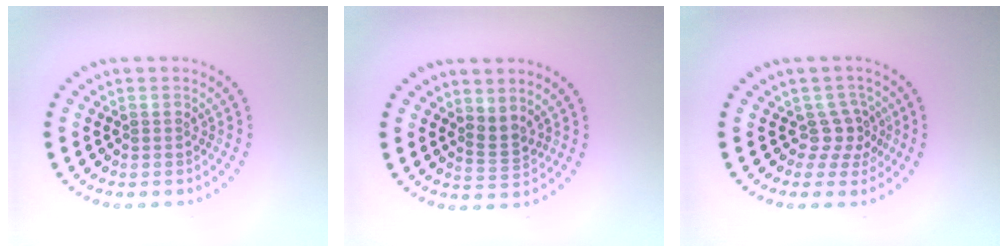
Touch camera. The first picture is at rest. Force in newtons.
{"total": 1.8, "press": 1.4, "slide": 1.3}
{"total": 2.2, "press": 1.6, "slide": 1.6}